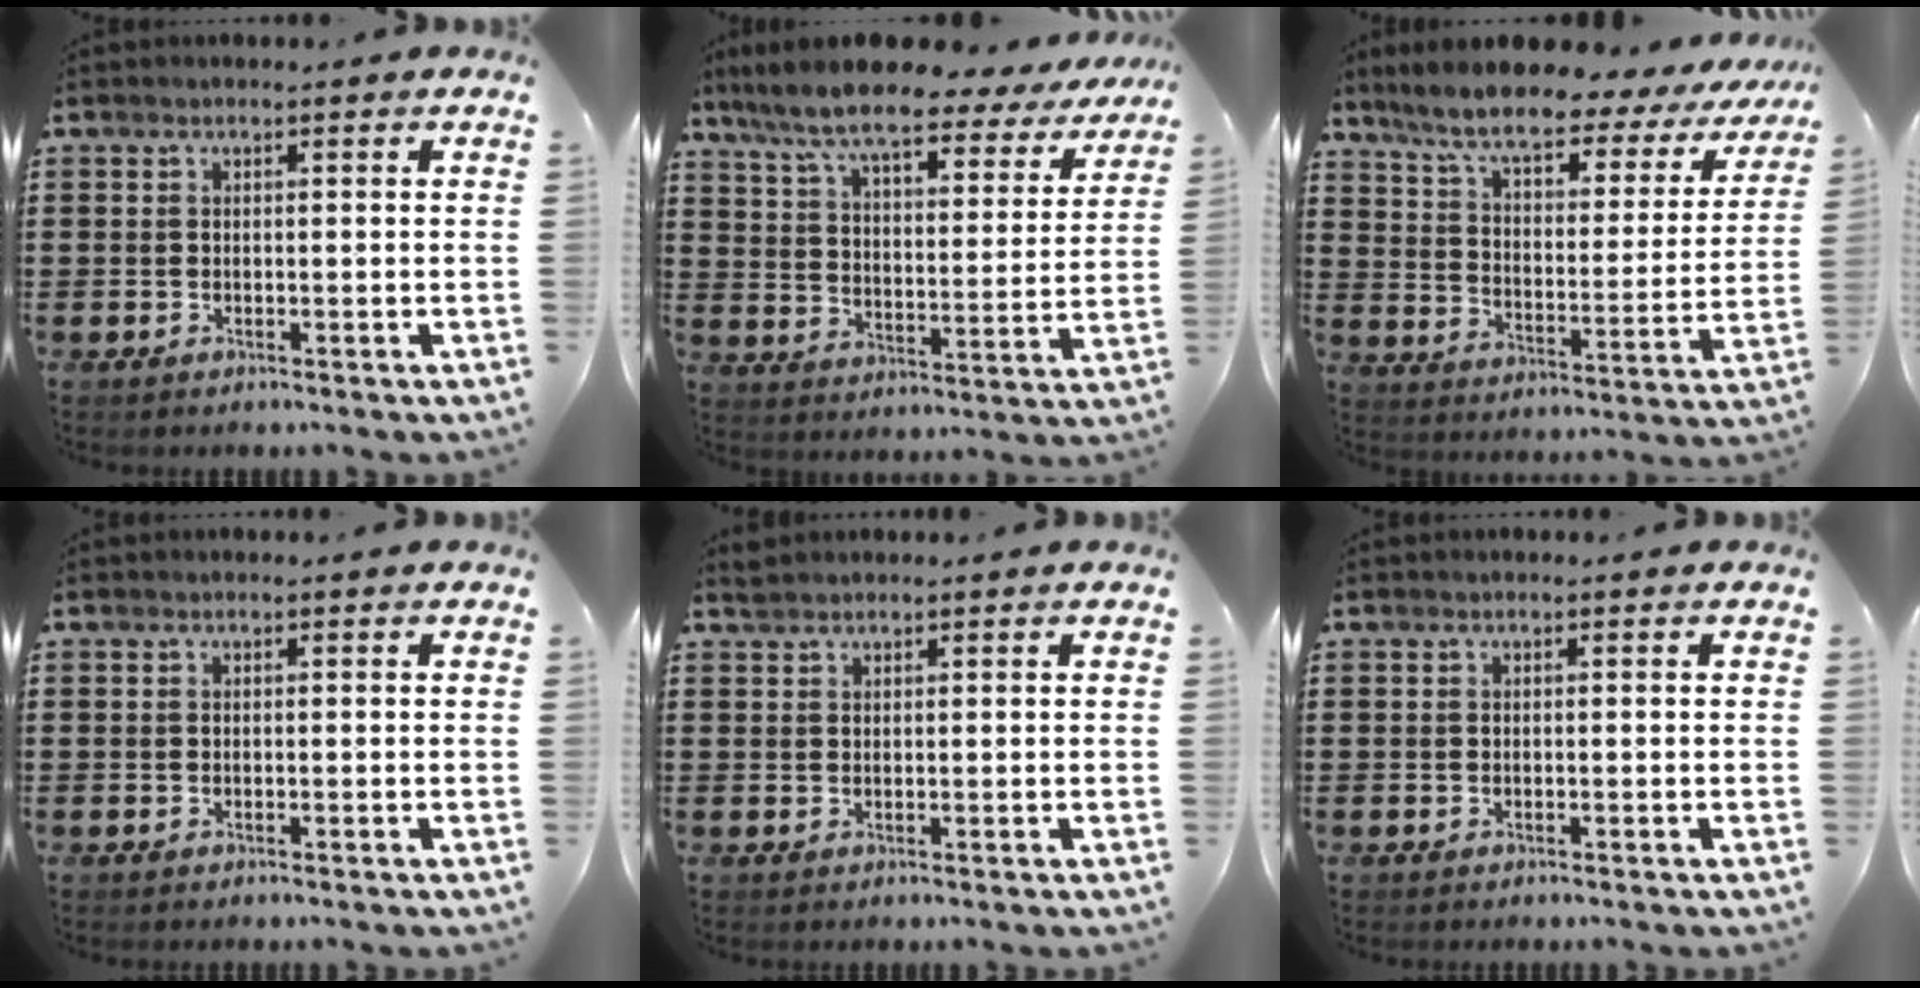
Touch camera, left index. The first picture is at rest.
{"total": 10.0, "force": [8.5, 1.2, 5.0], "torque": [-0.131, -0.044, 0.146]}
{"total": 8.5, "force": [6.9, 1.2, 4.8], "torque": [-0.112, -0.042, 0.111]}
{"total": 0.0}
{"total": 1.1, "force": [1.1, 0.2, 0.3], "torque": [-0.007, 0.001, 0.022]}
{"total": 0.0}